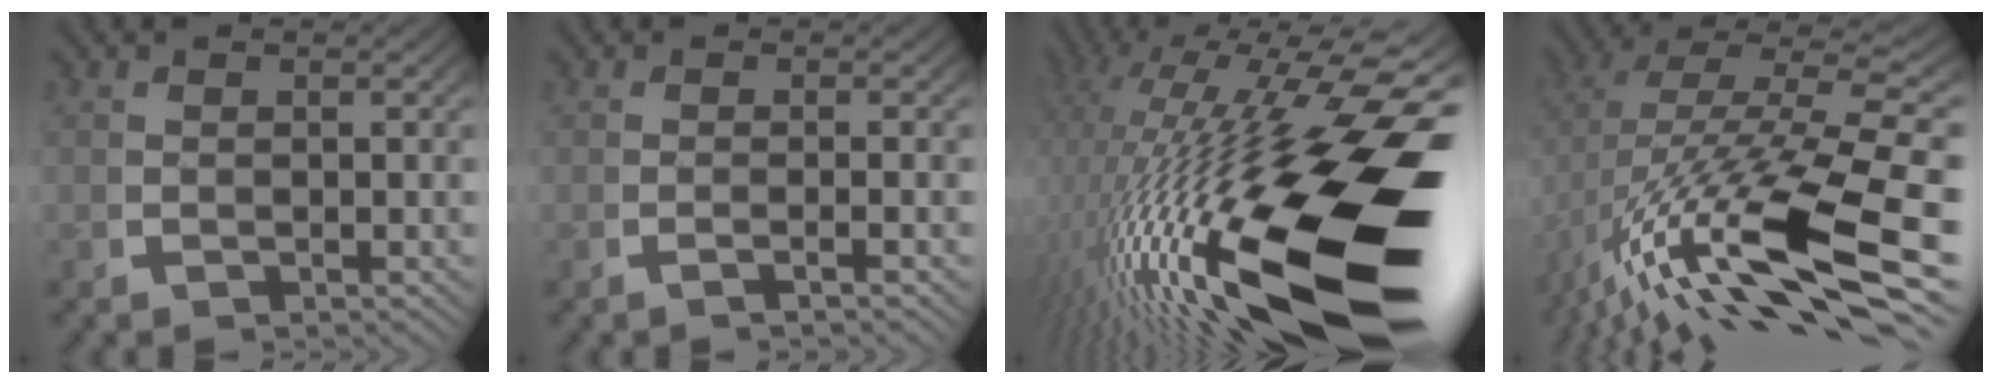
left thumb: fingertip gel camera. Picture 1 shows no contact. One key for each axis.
{"total": 1.4, "fx": -0.6, "fy": -0.3, "fz": 1.3, "tx": -0.027, "ty": 0.003, "tz": -0.012}
{"total": 20.0, "fx": -3.8, "fy": 9.0, "fz": 17.5, "tx": -0.300, "ty": -0.058, "tz": -0.020}
{"total": 13.0, "fx": -2.2, "fy": 6.3, "fz": 11.1, "tx": -0.218, "ty": -0.037, "tz": -0.005}